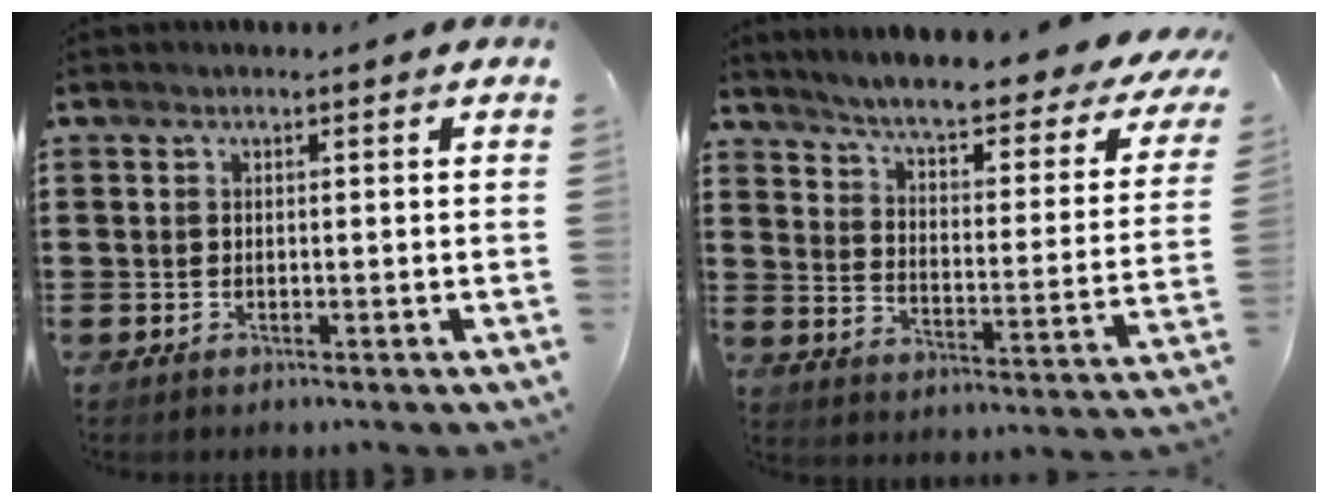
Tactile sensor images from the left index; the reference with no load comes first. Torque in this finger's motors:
{"motor_torque": [2.14, 0.00, 1.05, 0.21]}